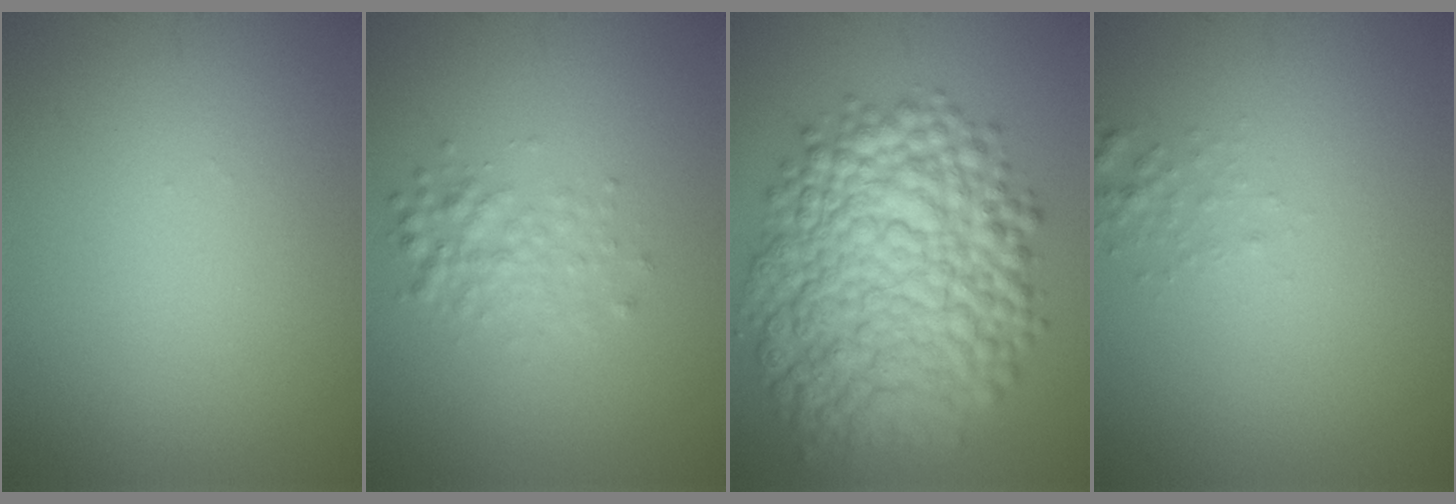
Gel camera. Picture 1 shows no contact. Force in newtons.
{"total": 2.3, "press": 2.3, "slide": 0.1}
{"total": 12.9, "press": 12.8, "slide": 0.3}
{"total": 0.9, "press": 0.9, "slide": 0.1}